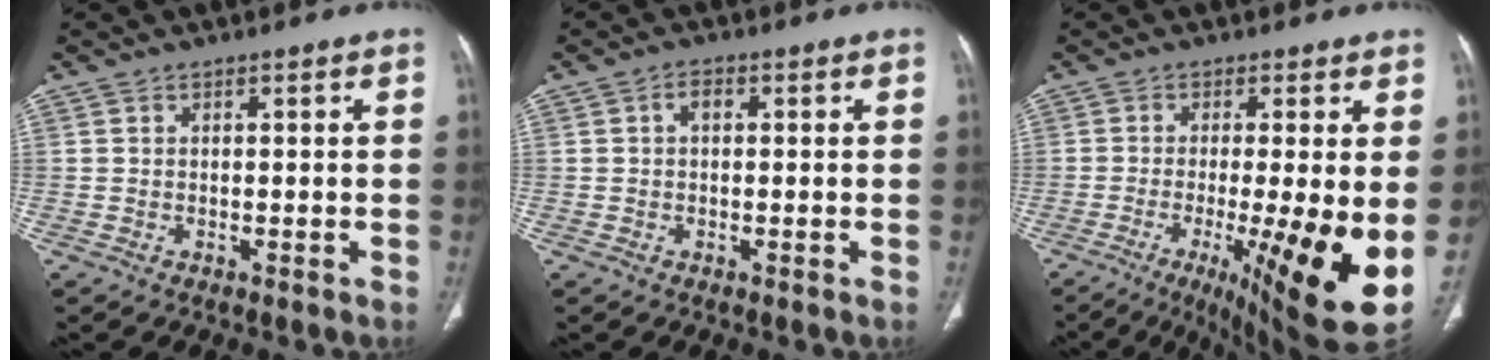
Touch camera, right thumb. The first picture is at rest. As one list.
[{"total": 2.1, "force": [0.4, 1.3, 1.5], "torque": [-0.021, 0.005, 0.003]}, {"total": 15.8, "force": [-3.0, 2.5, 15.3], "torque": [-0.195, -0.023, -0.031]}]